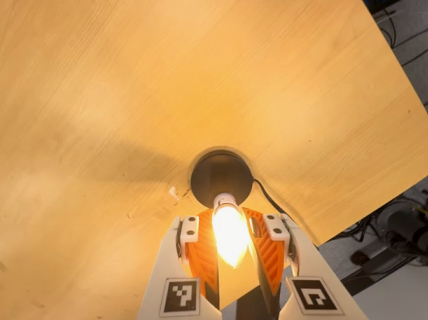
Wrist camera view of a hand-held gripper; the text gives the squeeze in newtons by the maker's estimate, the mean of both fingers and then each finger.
{"total": 14.8, "left": 13.3, "right": 16.3}